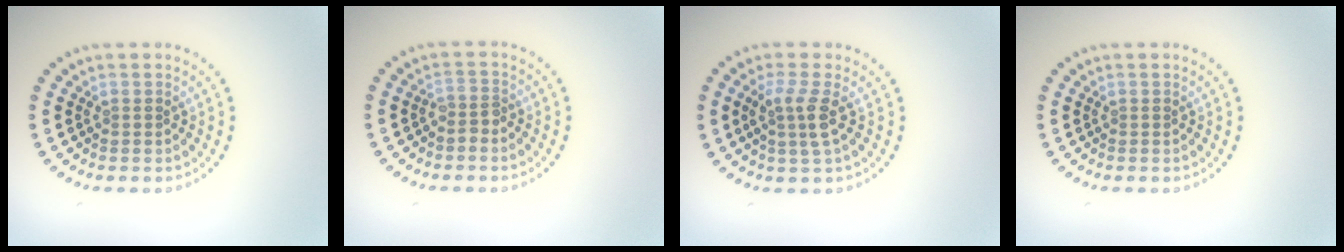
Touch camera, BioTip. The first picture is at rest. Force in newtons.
{"total": 1.3, "press": 1.0, "slide": 0.8}
{"total": 2.6, "press": 2.0, "slide": 1.6}
{"total": 0.0}